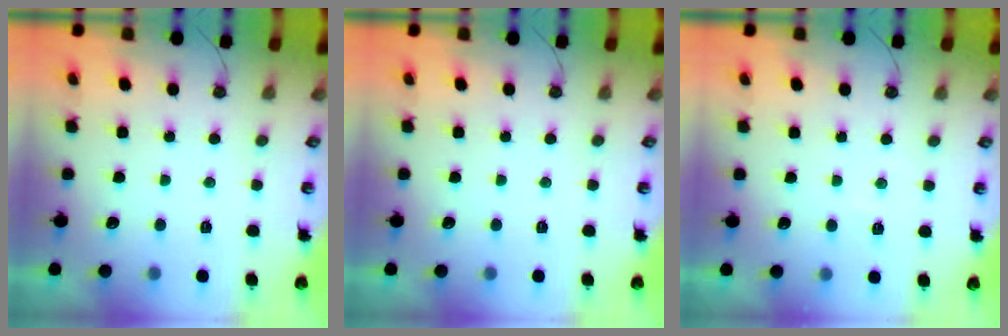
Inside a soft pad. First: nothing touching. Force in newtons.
{"total": 0.0}
{"total": 4.5, "press": 4.5, "slide": 0.7}